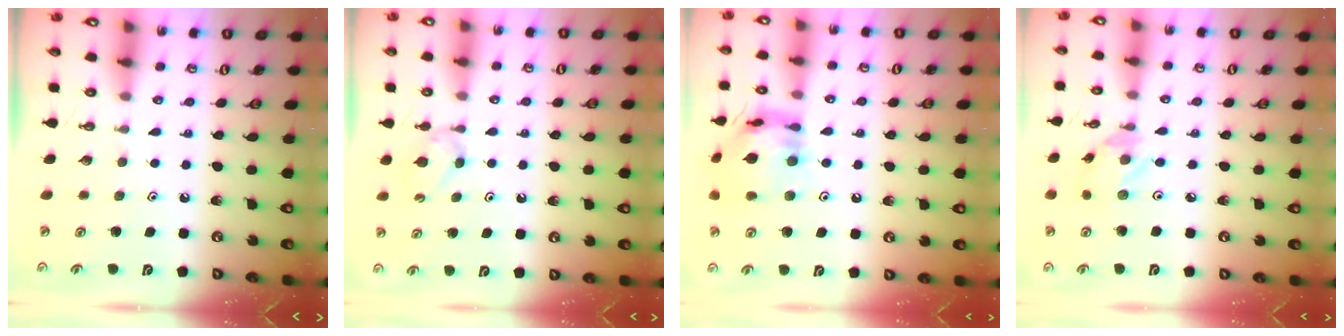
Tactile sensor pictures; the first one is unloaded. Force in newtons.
{"total": 5.4, "press": 5.3, "slide": 0.7}
{"total": 14.9, "press": 14.8, "slide": 1.5}
{"total": 2.7, "press": 2.7, "slide": 0.1}